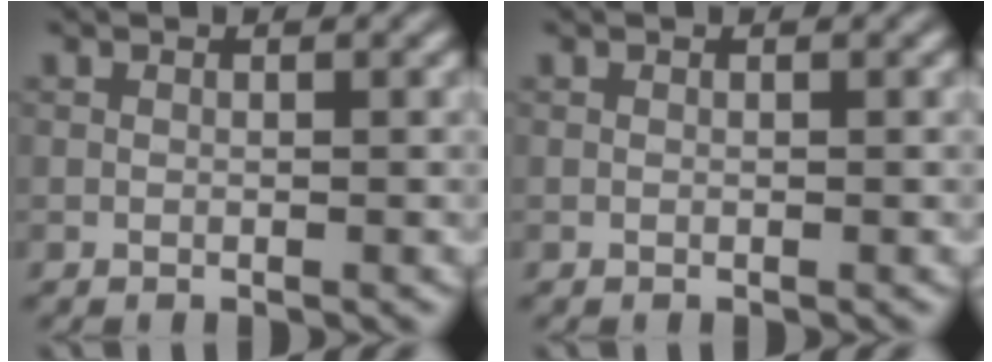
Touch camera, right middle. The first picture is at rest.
{"total": 0.0}